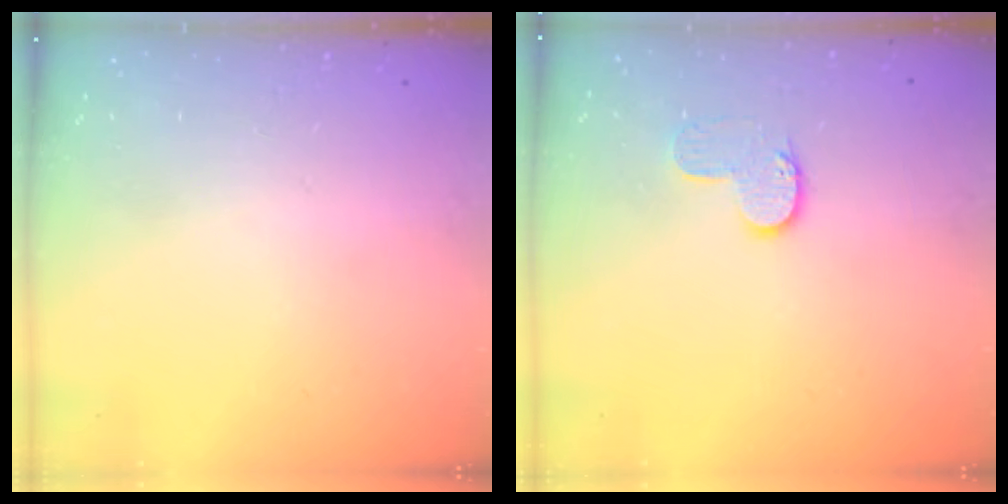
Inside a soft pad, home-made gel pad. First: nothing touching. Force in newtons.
{"total": 6.8, "press": 6.8, "slide": 0.3}